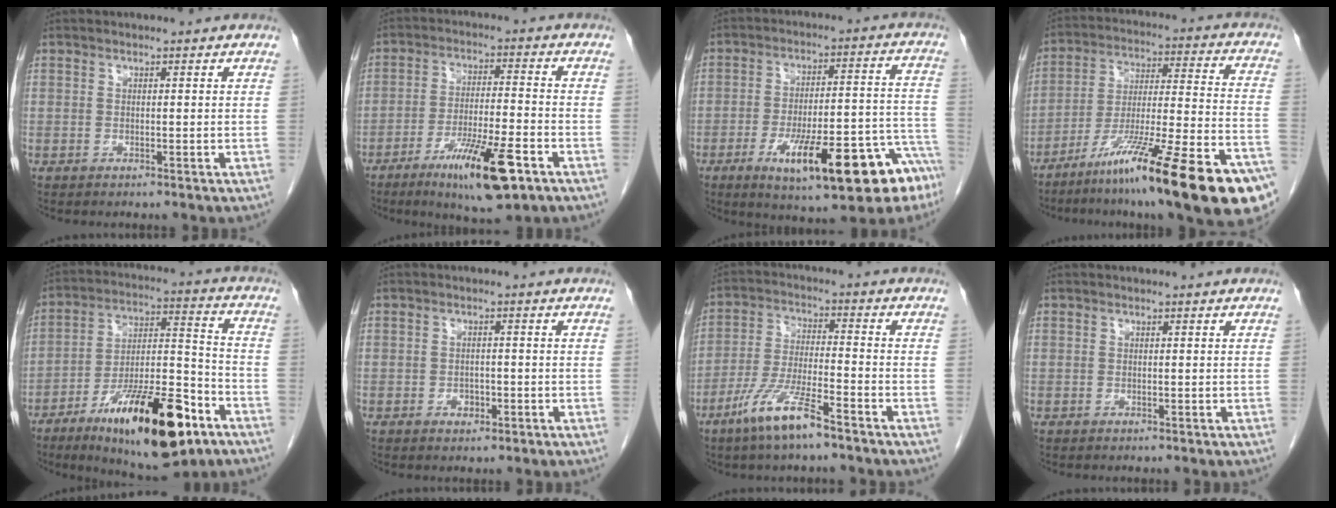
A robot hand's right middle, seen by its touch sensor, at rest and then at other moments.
{"total": 12.2, "force": [-6.7, 1.5, 10.0], "torque": [-0.175, -0.019, -0.108]}
{"total": 19.1, "force": [-10.8, 4.2, 15.1], "torque": [-0.160, 0.026, -0.150]}
{"total": 24.6, "force": [-16.0, 1.5, 18.7], "torque": [-0.227, -0.015, -0.264]}
{"total": 21.2, "force": [-11.8, 5.3, 16.8], "torque": [-0.255, -0.006, -0.187]}
{"total": 1.8, "force": [-0.8, 1.3, 1.0], "torque": [-0.012, 0.005, -0.008]}
{"total": 9.2, "force": [-6.1, 1.0, 6.8], "torque": [-0.143, -0.014, -0.116]}
{"total": 0.0}